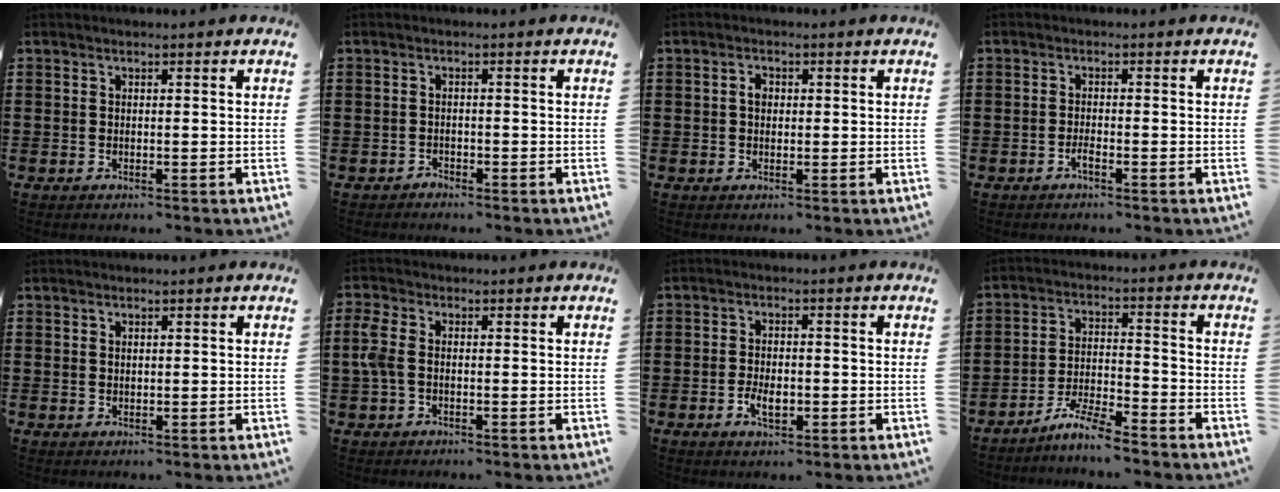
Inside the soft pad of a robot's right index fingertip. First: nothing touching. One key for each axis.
{"total": 1.0, "fx": -1.0, "fy": 0.3, "fz": -0.1, "tx": -0.002, "ty": 0.004, "tz": -0.022}
{"total": 1.8, "fx": 0.2, "fy": 1.2, "fz": 1.2, "tx": -0.025, "ty": 0.007, "tz": 0.002}
{"total": 1.4, "fx": -1.0, "fy": 0.1, "fz": 1.0, "tx": -0.020, "ty": -0.006, "tz": -0.017}
{"total": 0.8, "fx": 0.6, "fy": 0.5, "fz": 0.2, "tx": -0.005, "ty": 0.002, "tz": 0.011}
{"total": 3.6, "fx": -0.3, "fy": 2.1, "fz": 2.9, "tx": -0.086, "ty": -0.004, "tz": -0.014}
{"total": 3.5, "fx": -1.1, "fy": 1.6, "fz": 2.9, "tx": -0.052, "ty": 0.001, "tz": -0.016}
{"total": 5.7, "fx": -5.2, "fy": 0.1, "fz": 2.3, "tx": -0.053, "ty": -0.002, "tz": -0.102}